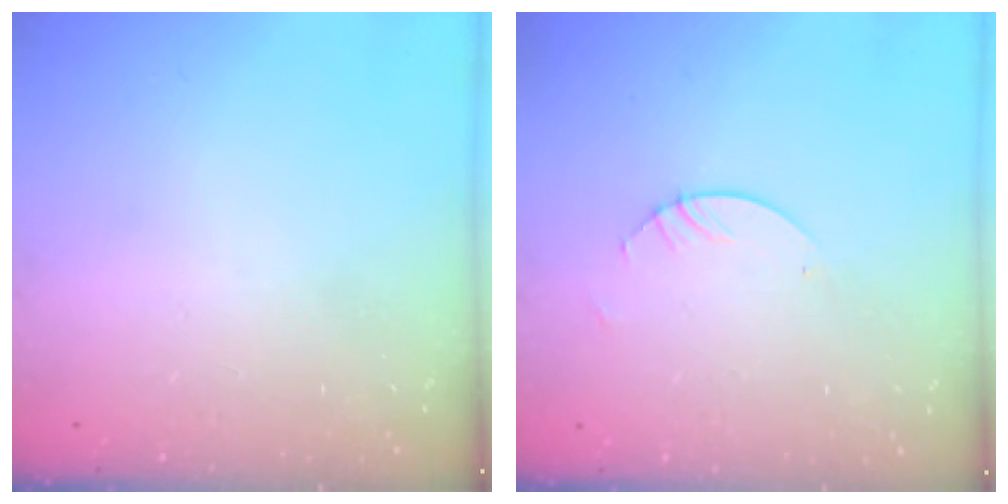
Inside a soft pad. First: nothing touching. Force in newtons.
{"total": 2.4, "press": 2.4, "slide": 0.2}